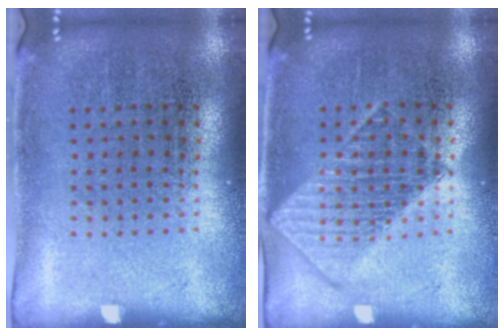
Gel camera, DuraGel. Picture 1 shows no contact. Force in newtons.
{"total": 1.3, "press": 1.3, "slide": 0.1}